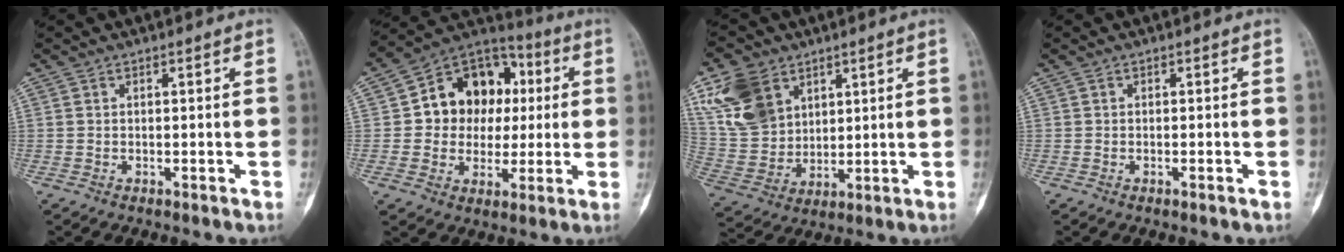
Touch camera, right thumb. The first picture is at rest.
{"total": 17.1, "force": [2.8, 13.9, 9.6], "torque": [-0.084, 0.025, 0.046]}
{"total": 13.7, "force": [6.7, 9.8, 6.8], "torque": [-0.122, -0.016, 0.146]}
{"total": 0.7, "force": [-0.4, 0.0, 0.5], "torque": [-0.010, 0.000, -0.005]}